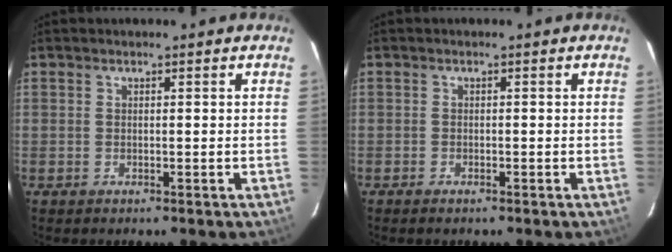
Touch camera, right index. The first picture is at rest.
{"total": 1.0, "force": [-0.9, 0.4, 0.4], "torque": [-0.010, -0.003, -0.019]}